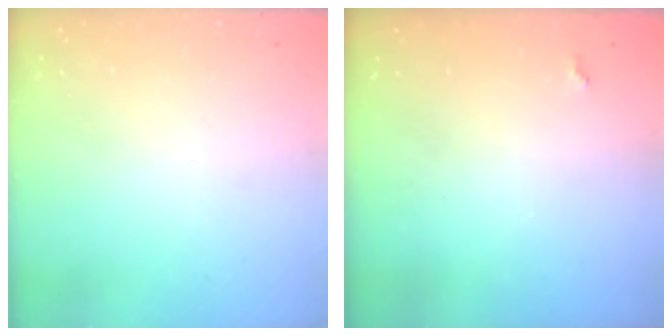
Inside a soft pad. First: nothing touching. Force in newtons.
{"total": 2.0, "press": 2.0, "slide": 0.5}